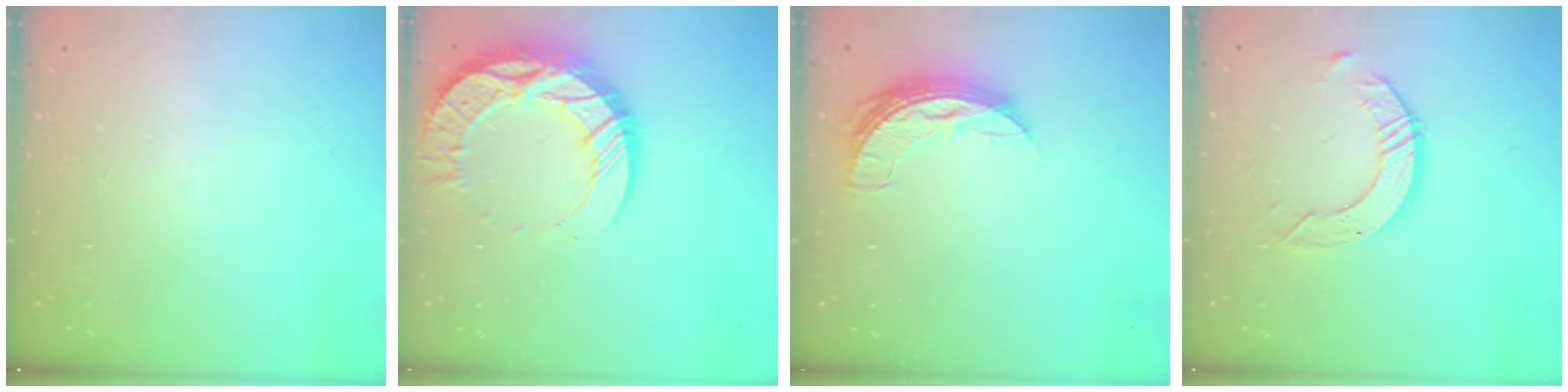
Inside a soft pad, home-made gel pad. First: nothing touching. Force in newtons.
{"total": 21.4, "press": 21.3, "slide": 1.8}
{"total": 7.0, "press": 7.0, "slide": 0.7}
{"total": 6.4, "press": 6.4, "slide": 0.6}